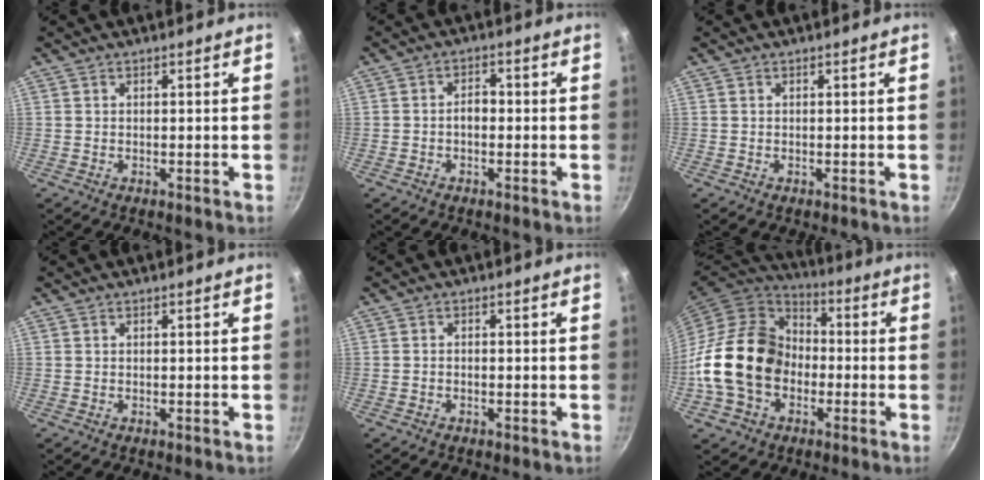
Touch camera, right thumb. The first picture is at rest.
{"total": 2.7, "force": [-0.6, 1.8, 2.0], "torque": [-0.017, 0.013, -0.013]}
{"total": 0.0}
{"total": 0.0}
{"total": 0.6, "force": [-0.4, 0.4, 0.3], "torque": [-0.009, 0.005, -0.010]}
{"total": 19.9, "force": [-3.4, 15.4, 12.2], "torque": [-0.195, 0.047, -0.070]}